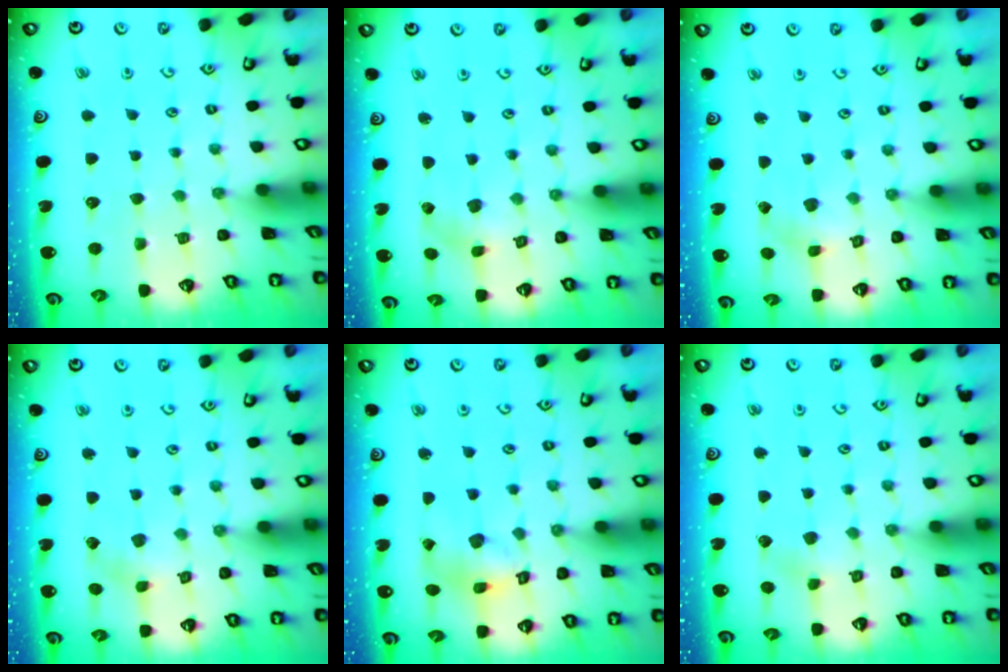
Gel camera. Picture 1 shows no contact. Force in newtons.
{"total": 2.5, "press": 2.4, "slide": 0.5}
{"total": 2.4, "press": 2.4, "slide": 0.3}
{"total": 2.3, "press": 2.2, "slide": 0.3}
{"total": 8.9, "press": 8.8, "slide": 1.0}
{"total": 3.6, "press": 3.5, "slide": 0.9}